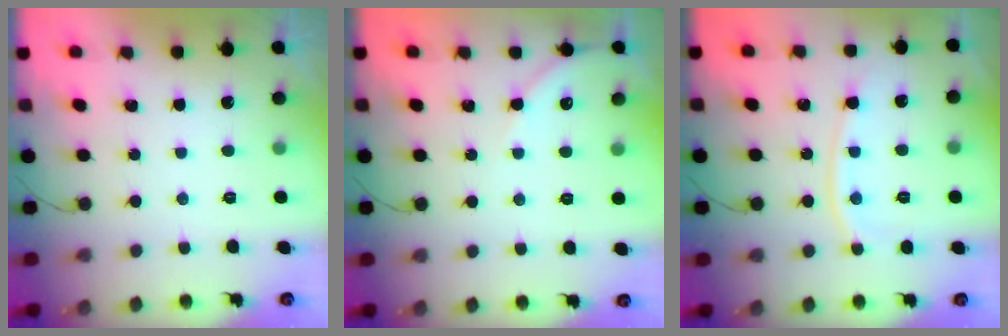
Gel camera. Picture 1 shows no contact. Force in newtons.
{"total": 4.8, "press": 4.7, "slide": 0.7}
{"total": 8.9, "press": 8.9, "slide": 1.0}